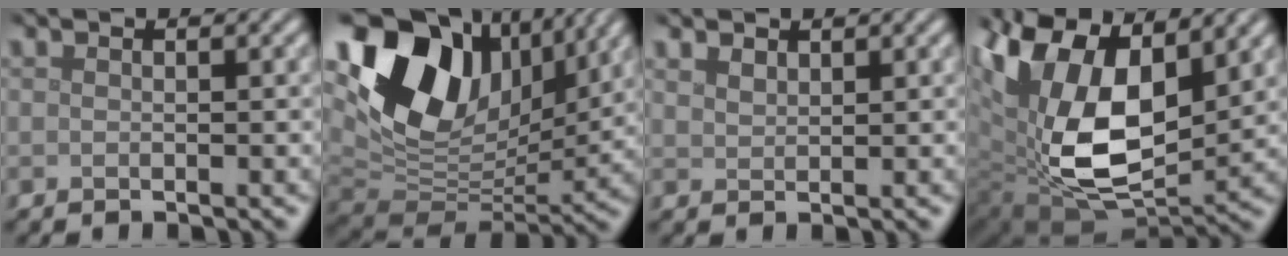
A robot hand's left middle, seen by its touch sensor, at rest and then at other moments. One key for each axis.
{"total": 15.0, "fx": 6.2, "fy": 9.9, "fz": 9.4, "tx": -0.183, "ty": 0.020, "tz": 0.114}
{"total": 1.3, "fx": 1.2, "fy": 0.5, "fz": 0.4, "tx": -0.013, "ty": 0.001, "tz": 0.028}
{"total": 15.3, "fx": 4.6, "fy": 8.7, "fz": 11.7, "tx": -0.236, "ty": -0.009, "tz": 0.093}